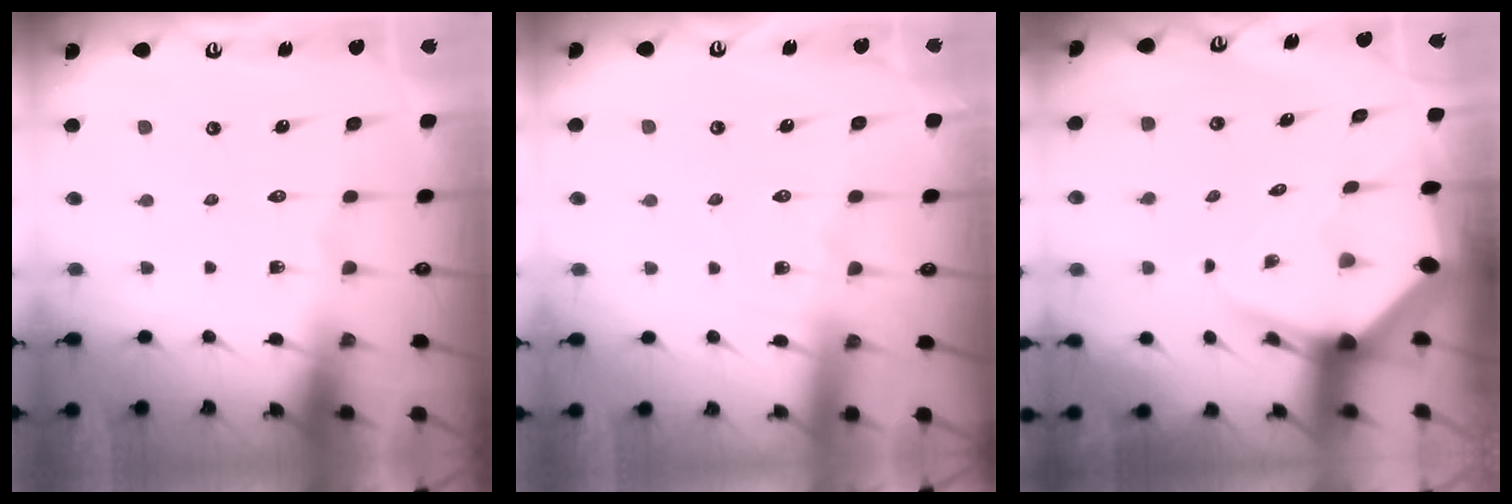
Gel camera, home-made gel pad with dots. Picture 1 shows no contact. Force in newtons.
{"total": 5.1, "press": 5.1, "slide": 0.6}
{"total": 5.2, "press": 5.1, "slide": 0.7}